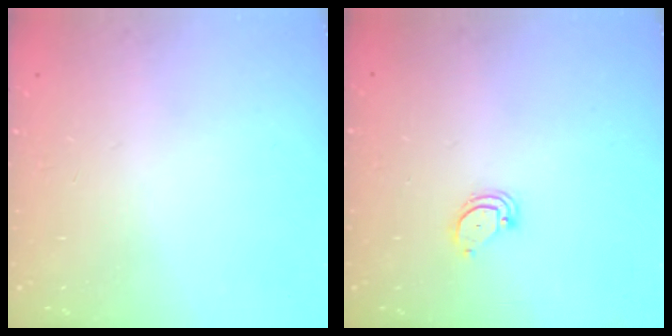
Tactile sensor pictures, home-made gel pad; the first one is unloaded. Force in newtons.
{"total": 2.9, "press": 2.9, "slide": 0.2}